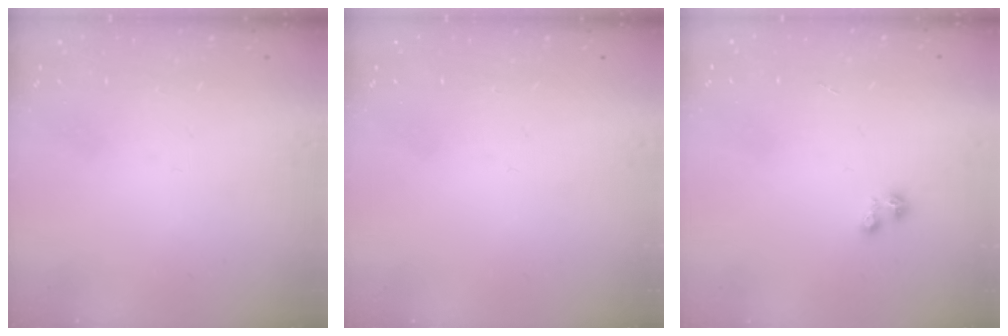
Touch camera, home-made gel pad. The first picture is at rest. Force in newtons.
{"total": 0.0}
{"total": 1.9, "press": 1.9, "slide": 0.2}